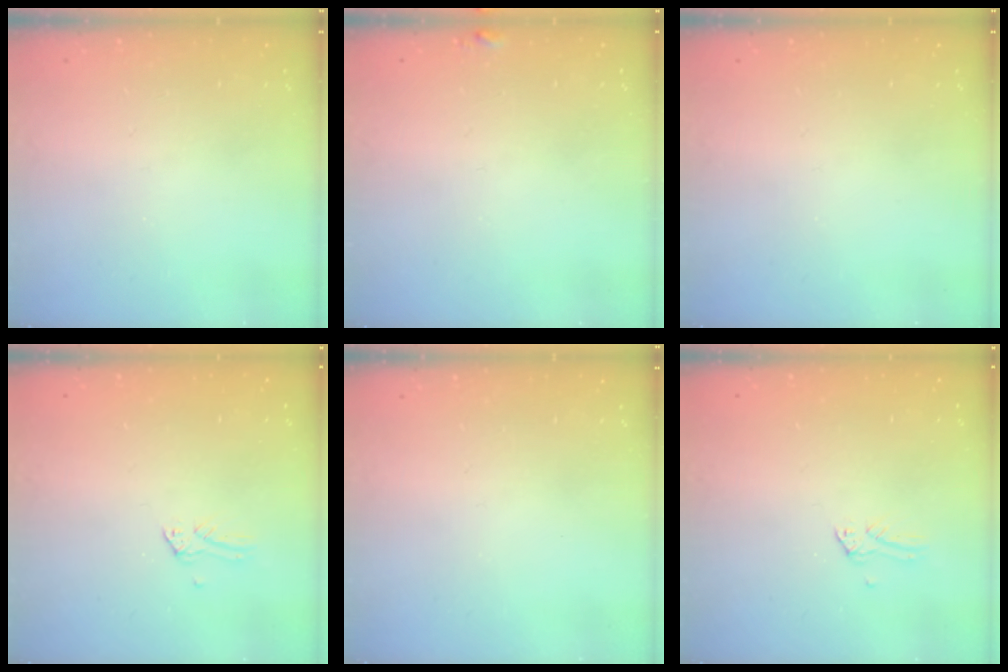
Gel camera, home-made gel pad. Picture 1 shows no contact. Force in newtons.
{"total": 4.7, "press": 4.6, "slide": 0.6}
{"total": 0.0}
{"total": 0.0}
{"total": 0.0}
{"total": 0.0}